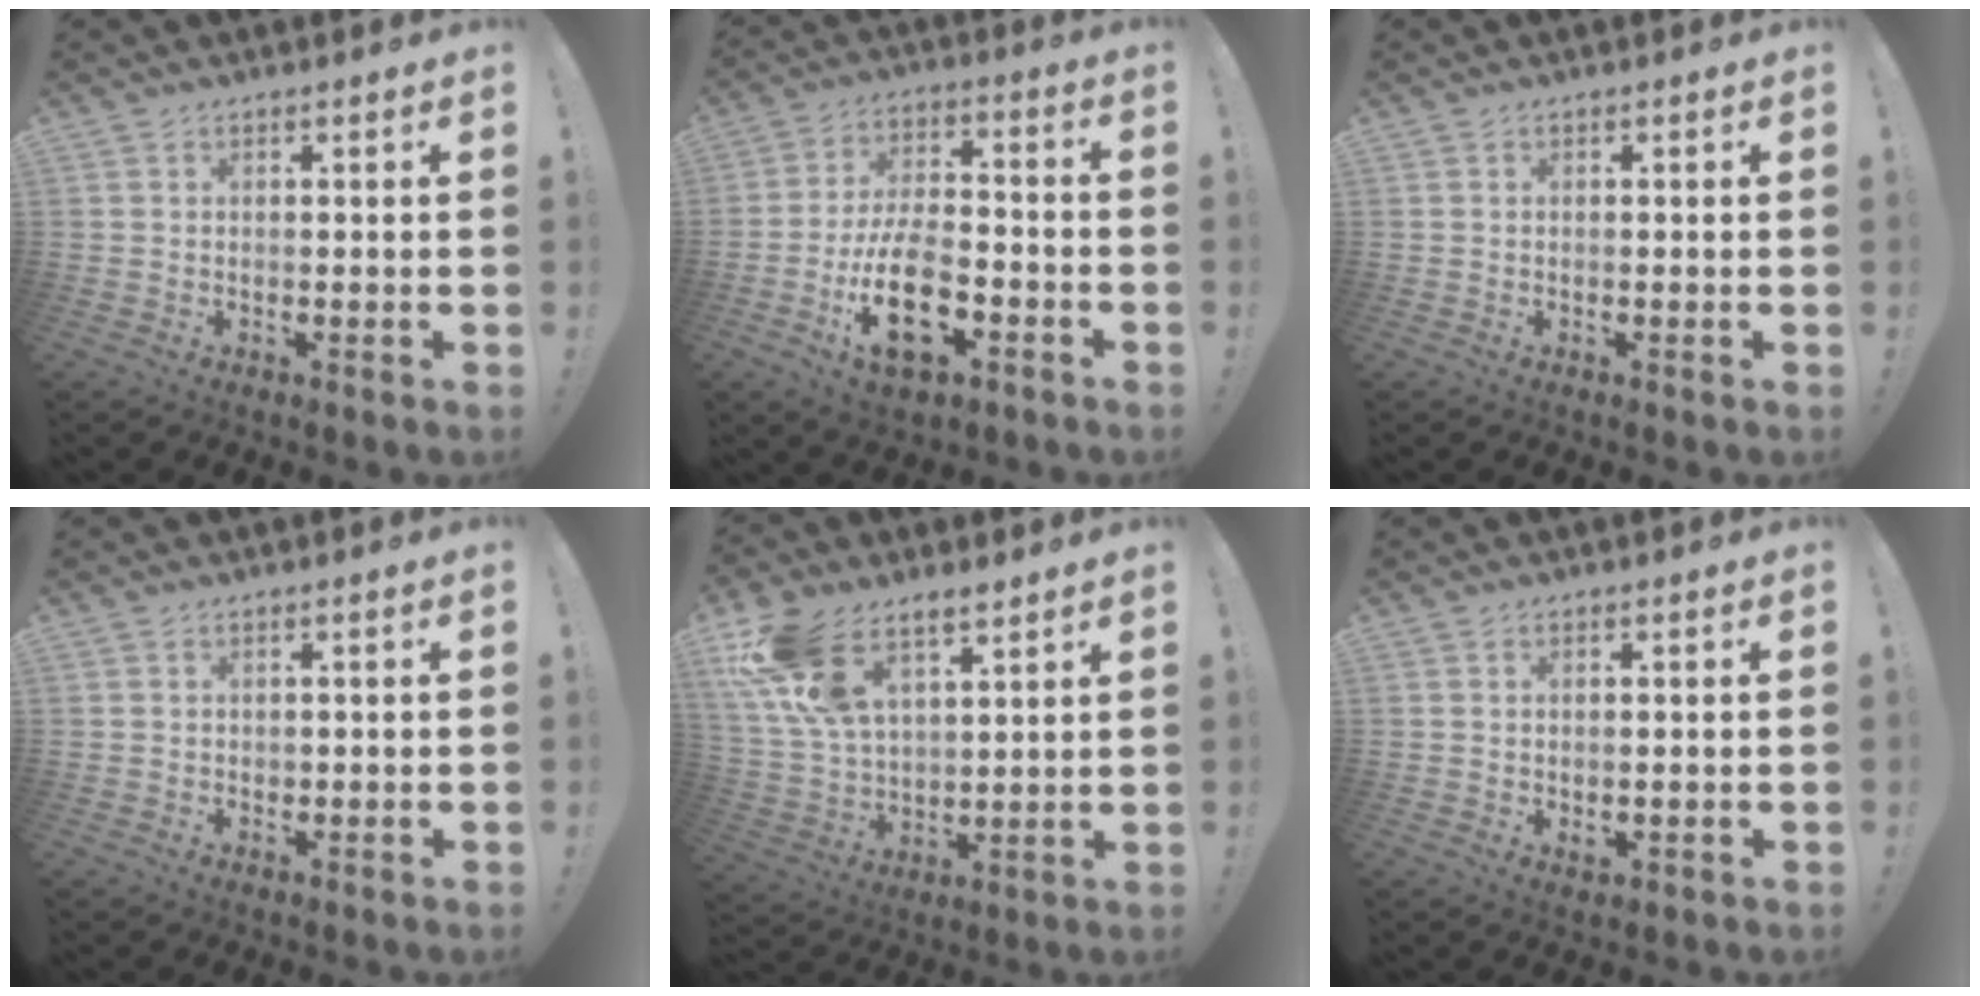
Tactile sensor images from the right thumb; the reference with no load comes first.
{"total": 17.0, "force": [-6.9, 8.9, 12.7], "torque": [-0.227, 0.035, -0.115]}
{"total": 0.0}
{"total": 0.7, "force": [0.3, 0.7, 0.0], "torque": [-0.001, 0.003, 0.005]}
{"total": 15.4, "force": [9.8, 7.9, 8.8], "torque": [-0.186, -0.048, 0.184]}
{"total": 1.2, "force": [0.4, 0.5, 1.1], "torque": [-0.011, -0.003, 0.006]}